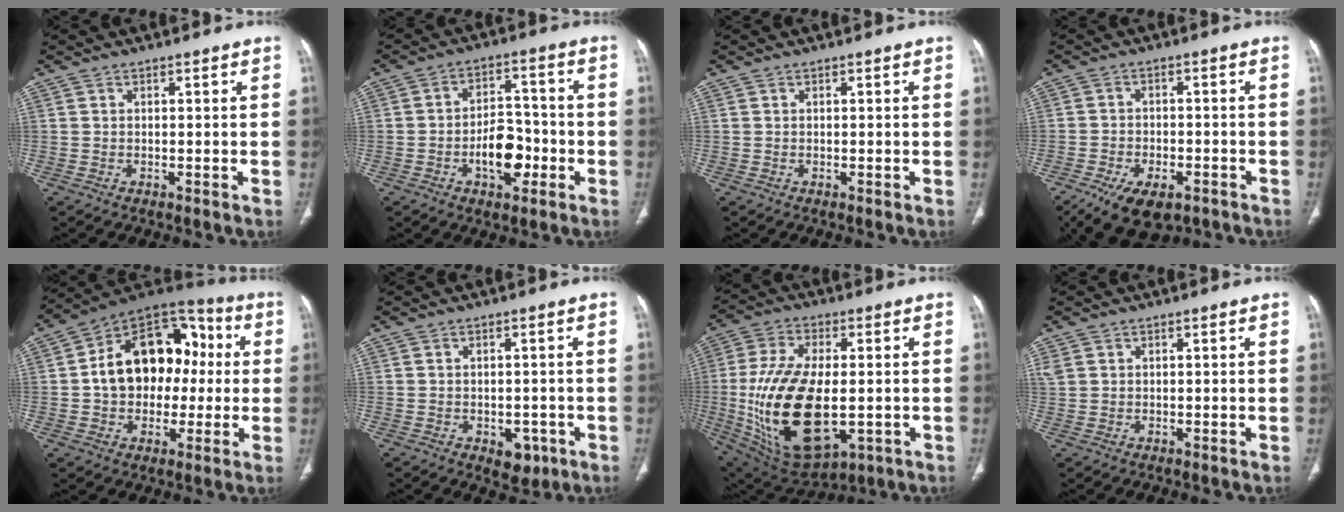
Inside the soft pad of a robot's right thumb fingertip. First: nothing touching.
{"total": 9.5, "force": [-3.2, 5.6, 7.0], "torque": [-0.081, 0.031, -0.051]}
{"total": 0.0}
{"total": 13.3, "force": [-8.3, 6.9, 7.8], "torque": [-0.139, 0.023, -0.126]}
{"total": 20.0, "force": [0.9, 14.2, 14.0], "torque": [-0.177, 0.043, 0.009]}
{"total": 4.4, "force": [-1.8, 3.0, 2.8], "torque": [-0.013, 0.006, -0.014]}
{"total": 23.3, "force": [-2.8, 12.1, 19.7], "torque": [-0.388, -0.014, -0.022]}
{"total": 1.9, "force": [0.8, 1.5, 0.7], "torque": [-0.020, 0.010, 0.024]}